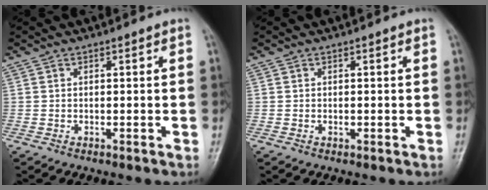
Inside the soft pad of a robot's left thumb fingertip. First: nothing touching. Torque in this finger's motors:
{"motor_torque": [-0.08, 0.04, 0.03, 0.11, 0.01]}